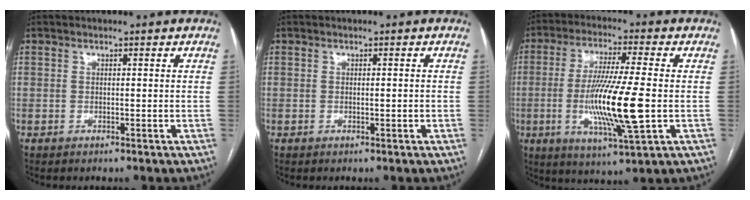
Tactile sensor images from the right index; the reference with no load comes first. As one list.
[{"total": 0.6, "force": [-0.1, 0.0, 0.6], "torque": [-0.011, 0.000, 0.002]}, {"total": 14.2, "force": [-2.0, 0.5, 14.0], "torque": [-0.273, -0.020, -0.037]}]